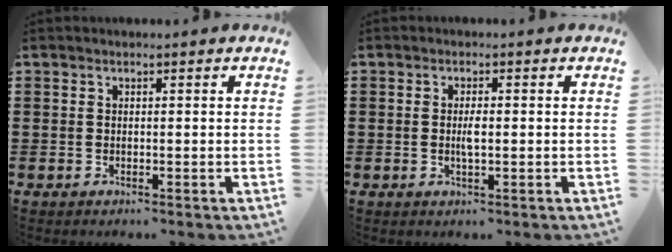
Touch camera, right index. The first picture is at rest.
{"total": 2.4, "force": [-0.1, 0.7, 2.3], "torque": [-0.050, -0.004, -0.004]}